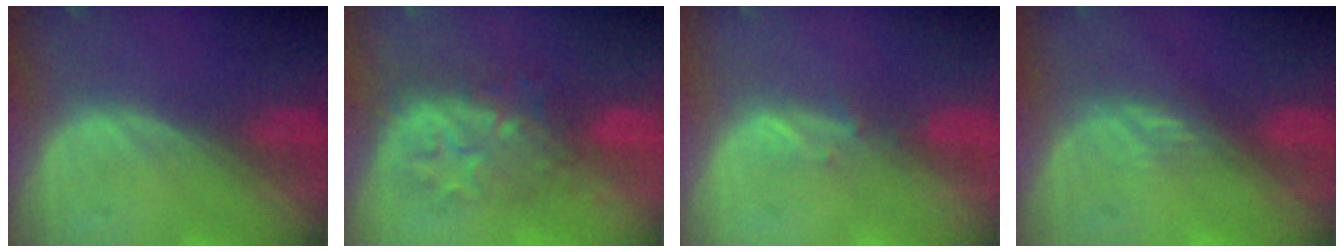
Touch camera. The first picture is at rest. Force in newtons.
{"total": 7.9, "press": 7.4, "slide": 2.7}
{"total": 1.4, "press": 1.2, "slide": 0.6}
{"total": 2.0, "press": 1.5, "slide": 1.3}